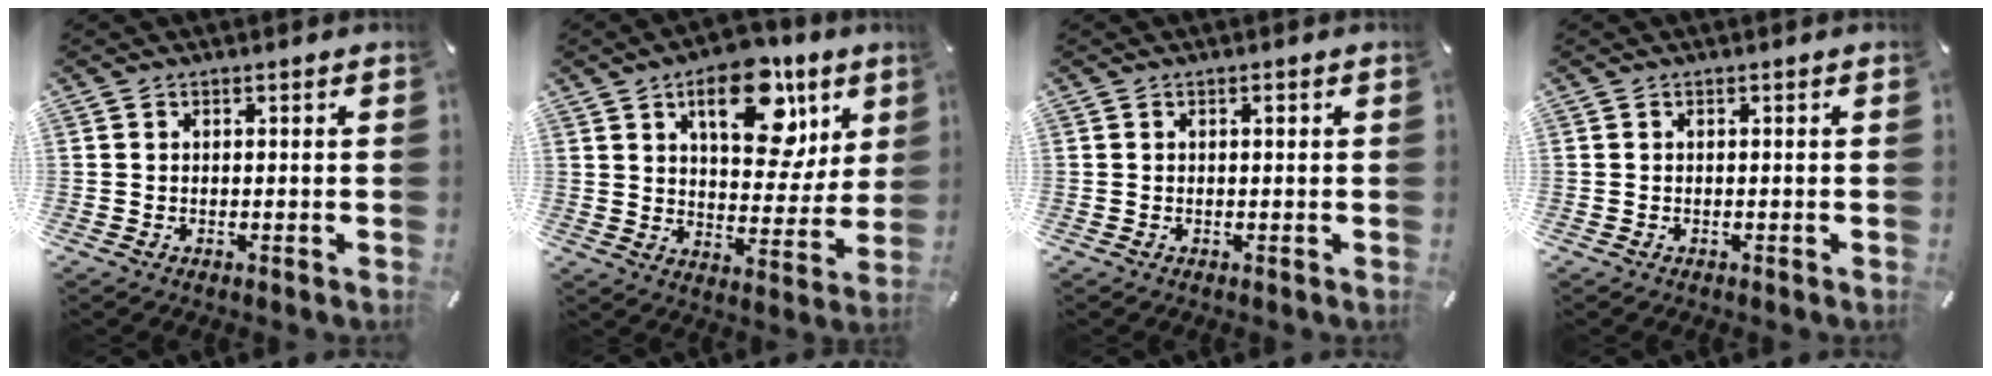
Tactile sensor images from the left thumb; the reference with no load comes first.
{"total": 18.8, "force": [9.7, 10.1, 12.5], "torque": [-0.156, -0.050, 0.158]}
{"total": 0.6, "force": [0.2, 0.1, 0.6], "torque": [-0.013, 0.000, 0.003]}
{"total": 0.0}